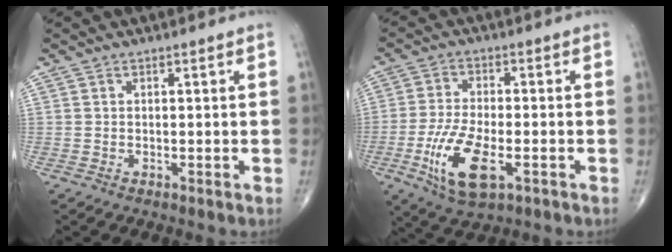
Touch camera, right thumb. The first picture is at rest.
{"total": 11.6, "force": [-4.0, 4.8, 9.8], "torque": [-0.200, 0.001, -0.070]}